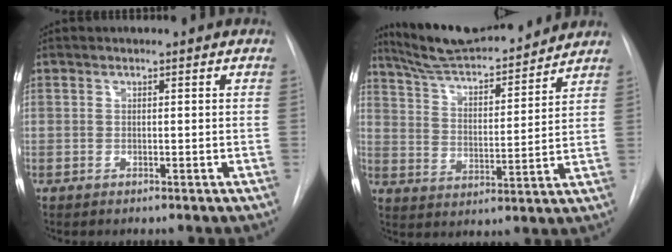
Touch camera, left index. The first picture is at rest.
{"total": 17.0, "force": [15.7, 2.2, 6.2], "torque": [-0.104, 0.007, 0.250]}